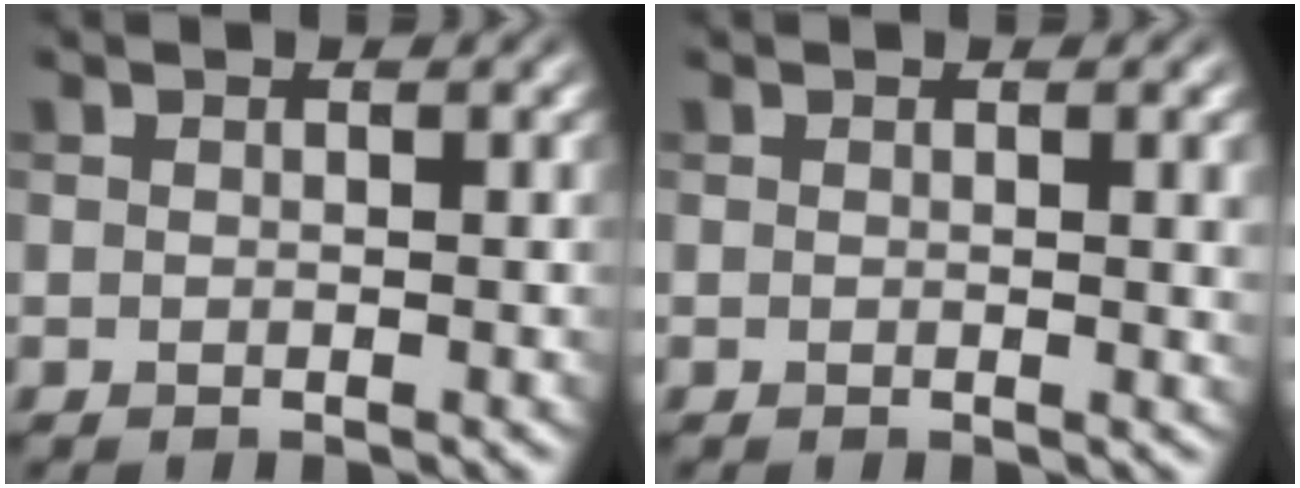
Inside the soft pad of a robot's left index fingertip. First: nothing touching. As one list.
[{"total": 2.0, "force": [0.4, 0.5, 1.9], "torque": [-0.016, 0.000, 0.003]}]